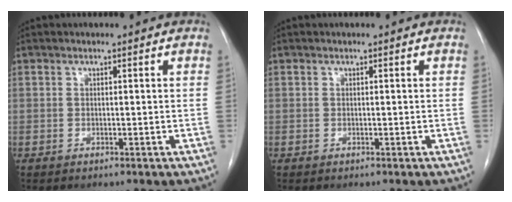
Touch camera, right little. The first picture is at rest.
{"total": 0.0}